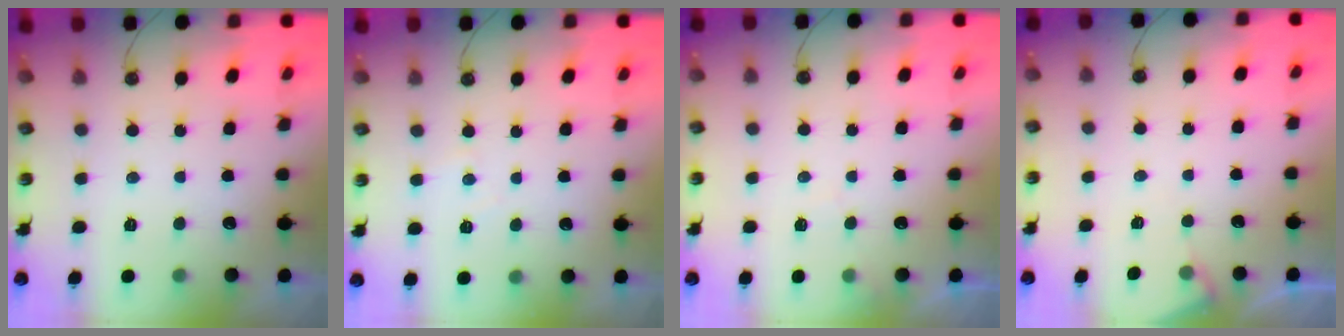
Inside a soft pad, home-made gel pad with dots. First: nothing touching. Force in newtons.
{"total": 3.0, "press": 3.0, "slide": 0.5}
{"total": 5.0, "press": 4.9, "slide": 0.7}
{"total": 3.8, "press": 3.8, "slide": 0.6}